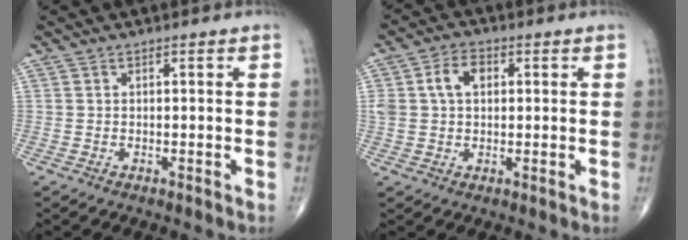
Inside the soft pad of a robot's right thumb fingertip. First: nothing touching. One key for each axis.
{"total": 6.8, "fx": 1.6, "fy": 4.7, "fz": 4.7, "tx": -0.087, "ty": 0.014, "tz": 0.030}